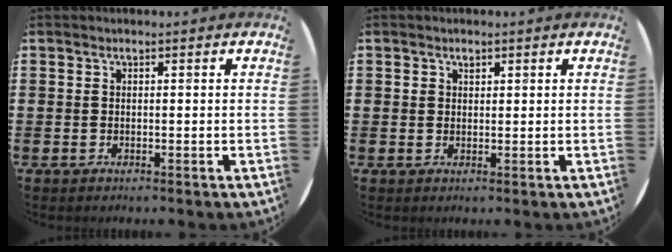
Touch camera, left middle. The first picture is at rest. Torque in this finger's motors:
{"motor_torque": [0.07, -0.01, 0.00, 0.00]}